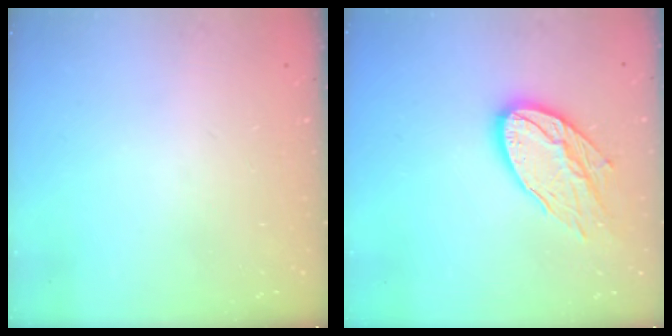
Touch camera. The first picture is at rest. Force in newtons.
{"total": 15.3, "press": 15.2, "slide": 1.2}